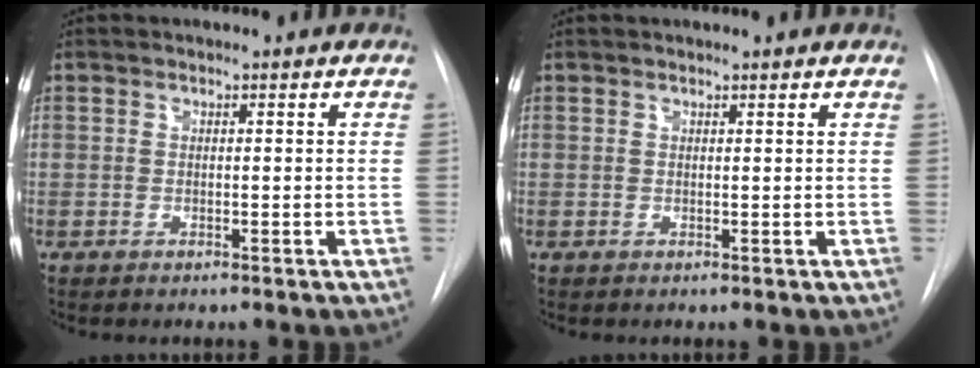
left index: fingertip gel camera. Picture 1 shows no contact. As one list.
[{"total": 1.0, "force": [0.9, -0.2, 0.2], "torque": [-0.008, 0.003, 0.020]}]